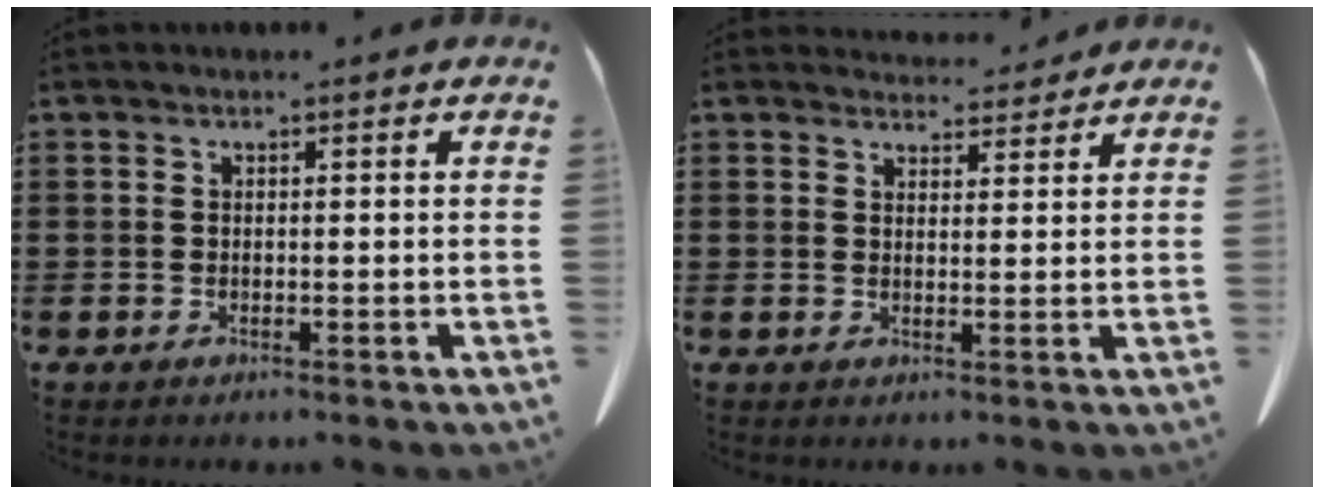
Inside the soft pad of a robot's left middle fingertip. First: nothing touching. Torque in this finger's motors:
{"motor_torque": [-0.18, 0.03, -0.24, -0.07]}